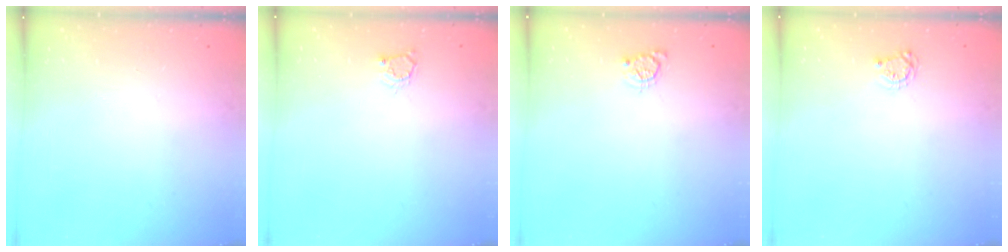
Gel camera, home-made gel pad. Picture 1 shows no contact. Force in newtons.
{"total": 2.9, "press": 2.9, "slide": 0.4}
{"total": 3.3, "press": 3.3, "slide": 0.4}
{"total": 4.2, "press": 4.2, "slide": 0.5}